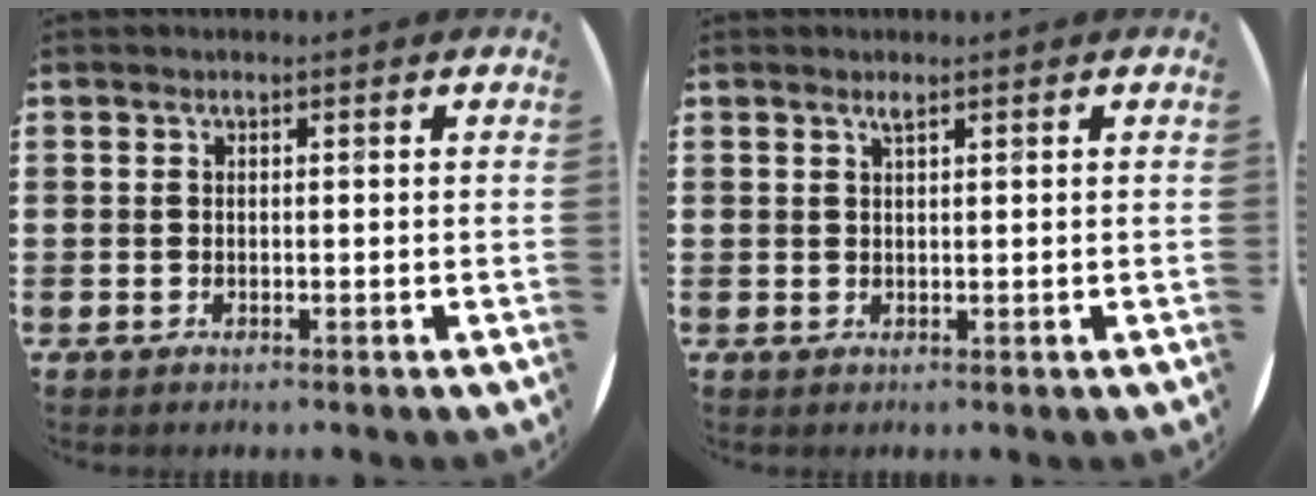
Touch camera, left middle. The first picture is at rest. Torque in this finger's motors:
{"motor_torque": [0.54, -0.04, 0.00, 0.00]}